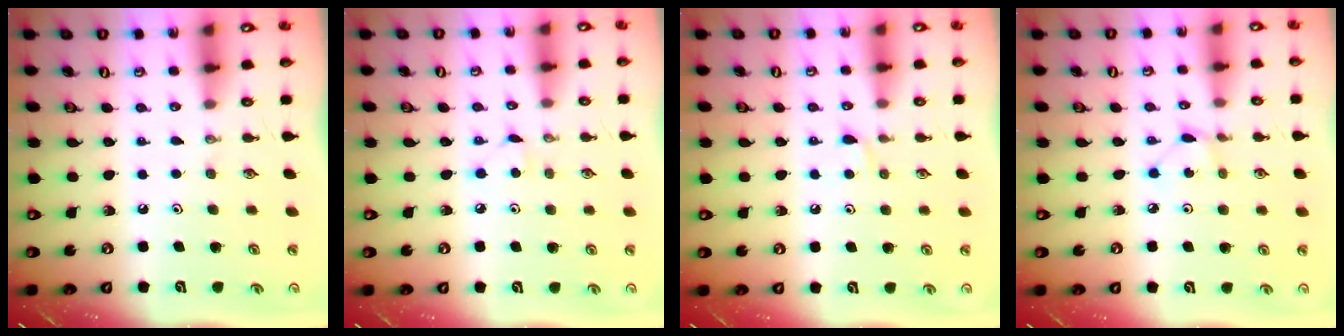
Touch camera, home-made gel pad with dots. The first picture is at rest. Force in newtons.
{"total": 3.1, "press": 3.1, "slide": 0.4}
{"total": 5.4, "press": 5.3, "slide": 0.8}
{"total": 1.3, "press": 1.3, "slide": 0.1}